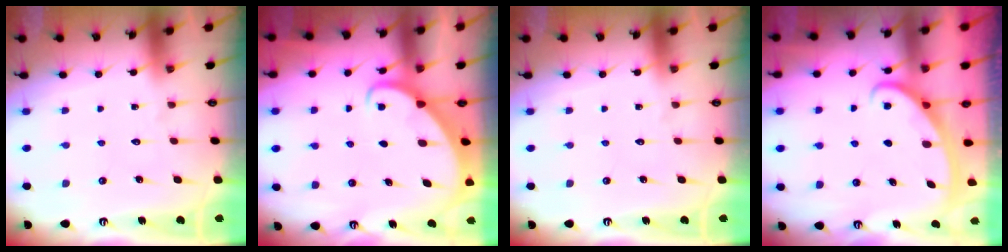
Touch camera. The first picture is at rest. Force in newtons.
{"total": 2.7, "press": 2.6, "slide": 0.4}
{"total": 0.0}
{"total": 3.0, "press": 3.0, "slide": 0.4}